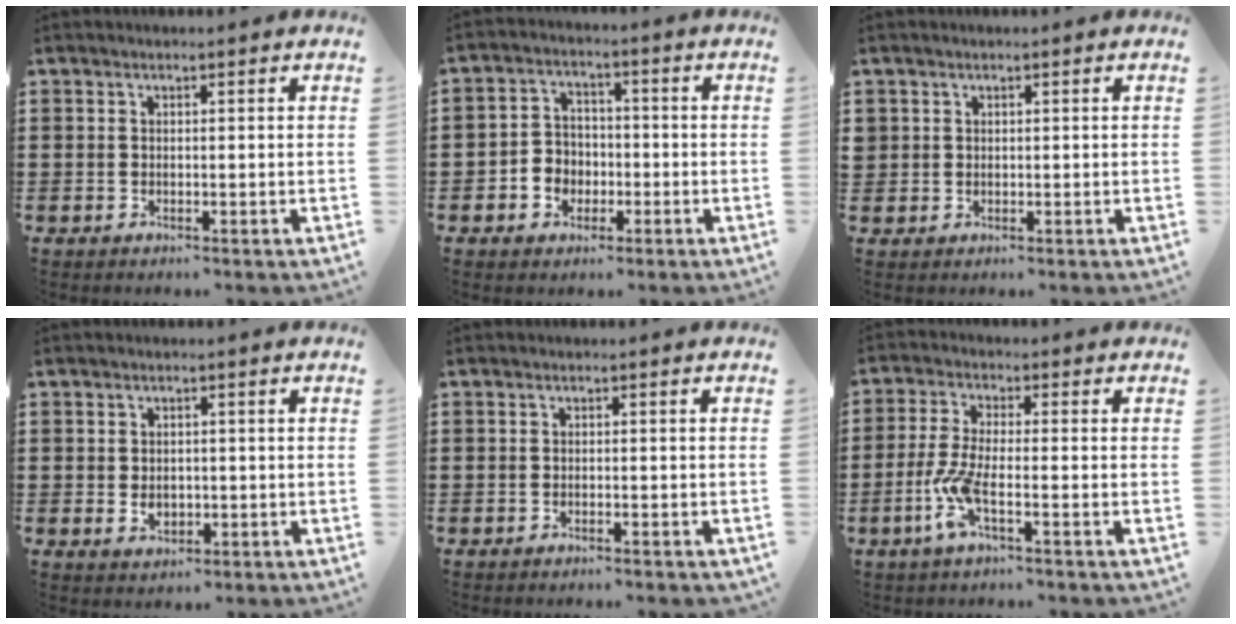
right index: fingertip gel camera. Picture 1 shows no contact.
{"total": 4.1, "force": [-1.7, 3.6, 1.0], "torque": [-0.030, 0.011, -0.037]}
{"total": 1.2, "force": [0.5, 1.1, 0.0], "torque": [-0.004, 0.005, 0.009]}
{"total": 2.2, "force": [-0.2, 1.5, 1.5], "torque": [-0.034, 0.001, -0.004]}
{"total": 0.8, "force": [-0.7, 0.0, 0.3], "torque": [-0.008, -0.002, -0.013]}
{"total": 5.9, "force": [-2.5, 1.2, 5.2], "torque": [-0.138, -0.018, -0.056]}